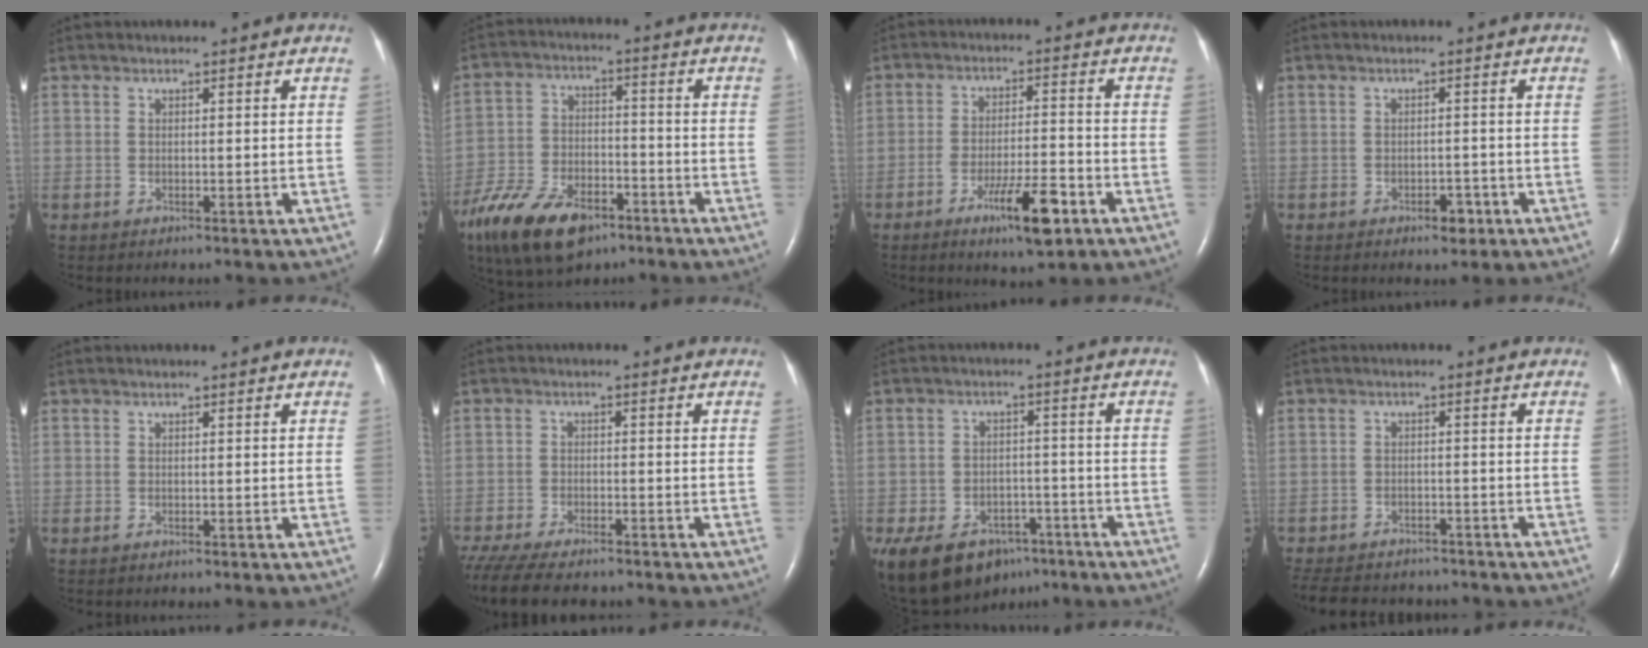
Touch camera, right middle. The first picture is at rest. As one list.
[{"total": 17.0, "force": [-11.0, 7.9, 10.2], "torque": [-0.234, -0.024, -0.198]}, {"total": 8.7, "force": [-4.8, 1.3, 7.1], "torque": [-0.121, -0.010, -0.074]}, {"total": 2.5, "force": [-1.4, 1.2, 1.6], "torque": [-0.020, 0.003, -0.016]}, {"total": 0.0}, {"total": 13.8, "force": [-11.5, 3.6, 6.7], "torque": [-0.145, -0.027, -0.177]}, {"total": 16.3, "force": [-10.5, 10.1, 7.3], "torque": [-0.186, -0.008, -0.150]}, {"total": 13.7, "force": [-11.9, 5.1, 4.5], "torque": [-0.112, -0.007, -0.158]}]